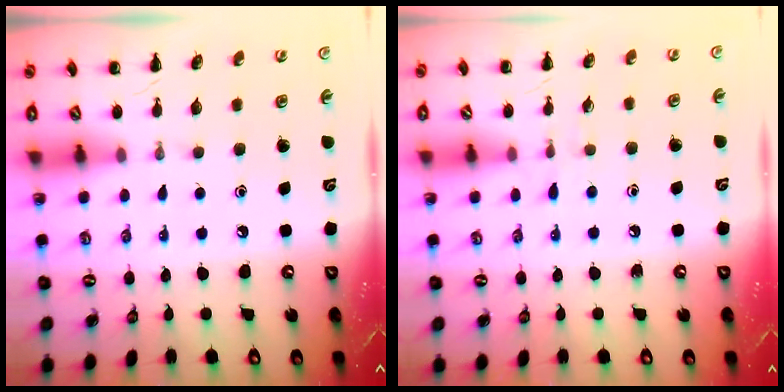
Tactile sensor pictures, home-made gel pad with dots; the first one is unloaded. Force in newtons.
{"total": 5.2, "press": 4.8, "slide": 2.2}